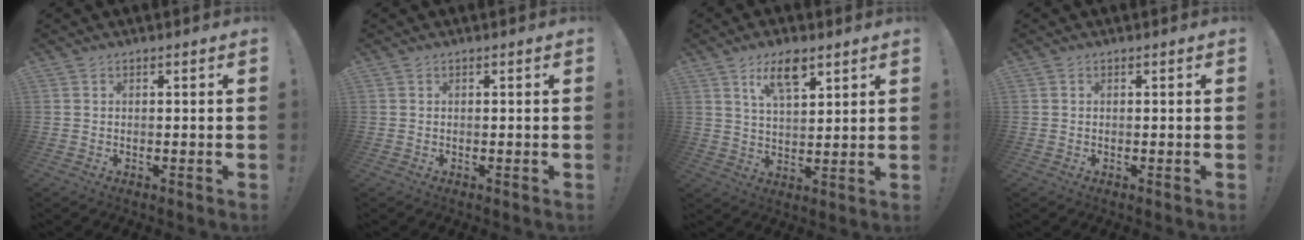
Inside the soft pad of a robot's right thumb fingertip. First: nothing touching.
{"total": 0.0}
{"total": 9.2, "force": [5.5, 3.6, 6.4], "torque": [-0.103, -0.021, 0.094]}
{"total": 0.0}